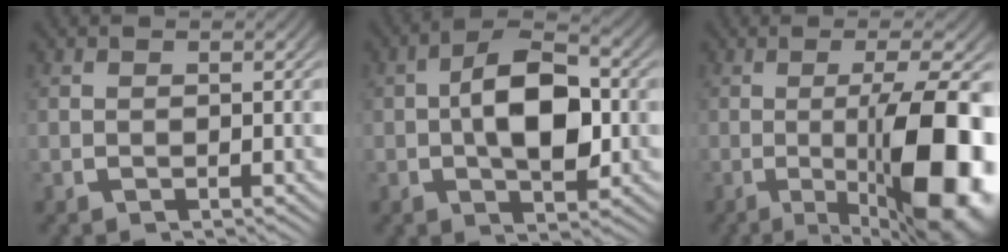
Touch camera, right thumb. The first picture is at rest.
{"total": 8.6, "force": [-0.8, 4.9, 7.1], "torque": [-0.125, -0.014, -0.010]}
{"total": 13.8, "force": [-3.5, 4.8, 12.5], "torque": [-0.174, -0.025, -0.039]}